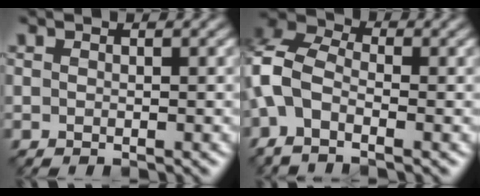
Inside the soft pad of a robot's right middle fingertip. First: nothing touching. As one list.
[{"total": 6.3, "force": [-2.1, 4.1, 4.4], "torque": [-0.118, 0.015, -0.059]}]